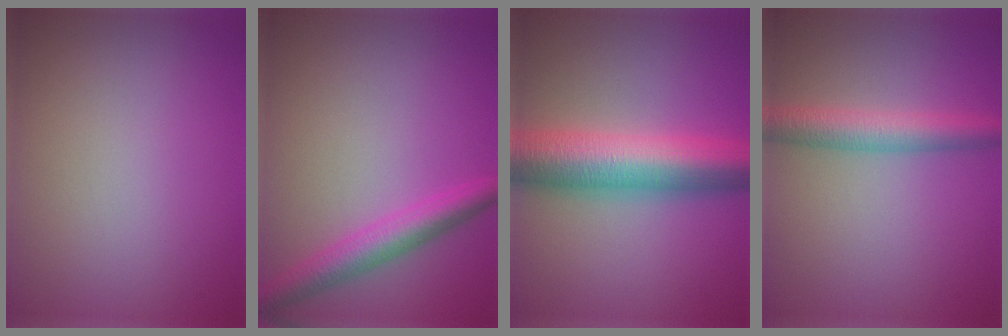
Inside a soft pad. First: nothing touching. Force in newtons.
{"total": 3.7, "press": 3.7, "slide": 0.1}
{"total": 9.8, "press": 9.8, "slide": 0.2}
{"total": 4.1, "press": 4.1, "slide": 0.1}